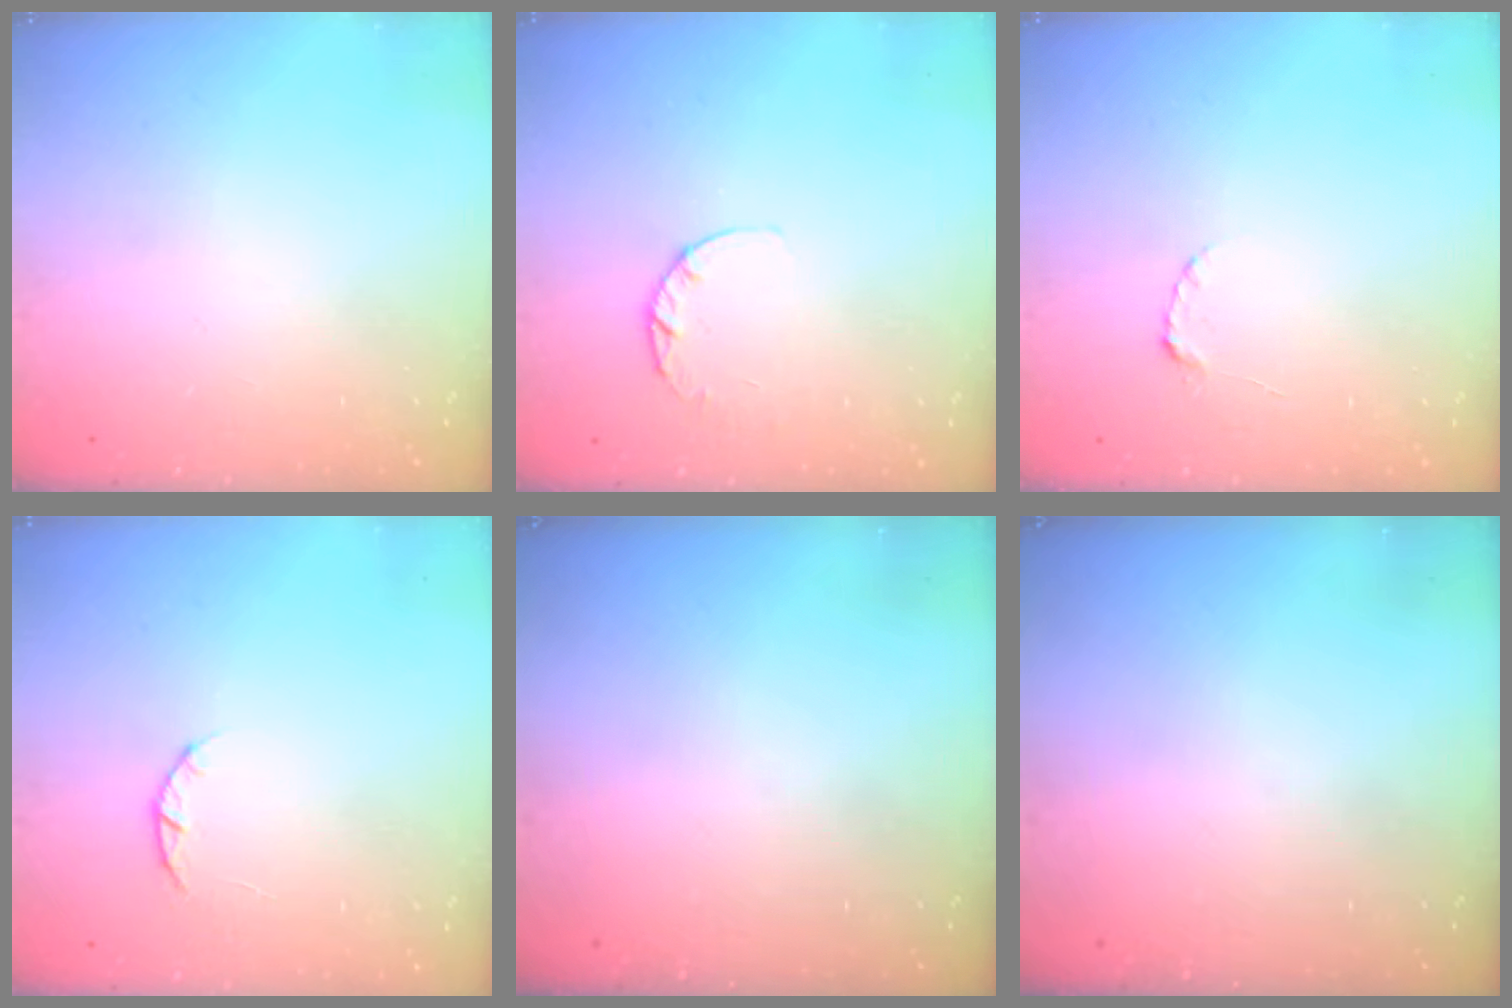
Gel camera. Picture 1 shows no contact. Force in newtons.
{"total": 2.6, "press": 2.5, "slide": 0.4}
{"total": 2.2, "press": 2.2, "slide": 0.3}
{"total": 3.0, "press": 3.0, "slide": 0.4}
{"total": 0.0}
{"total": 0.0}